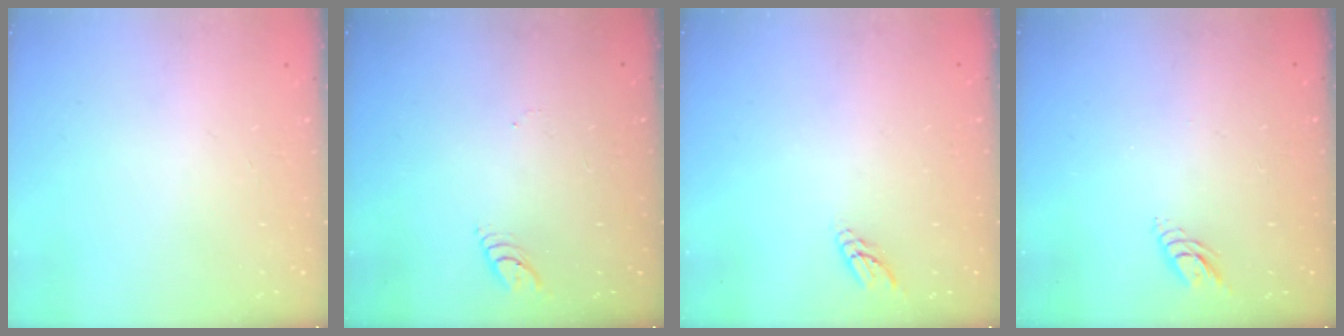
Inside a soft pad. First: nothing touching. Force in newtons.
{"total": 3.8, "press": 3.8, "slide": 0.4}
{"total": 4.8, "press": 4.8, "slide": 0.2}
{"total": 4.0, "press": 4.0, "slide": 0.3}